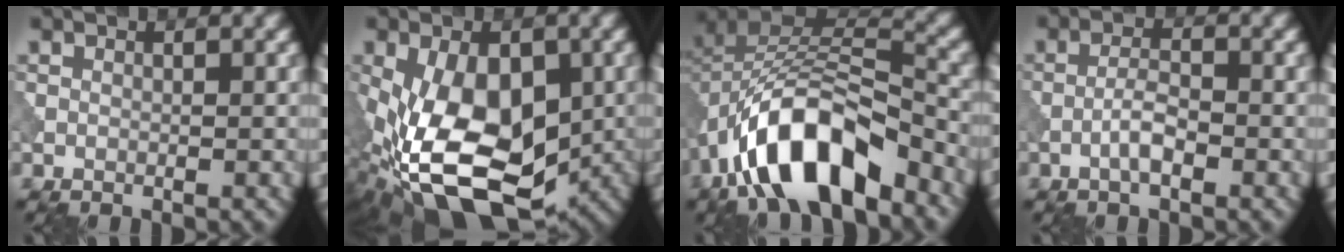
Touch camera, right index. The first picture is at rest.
{"total": 14.6, "force": [-3.6, 8.7, 11.2], "torque": [-0.204, -0.031, -0.046]}
{"total": 11.2, "force": [-6.1, 5.1, 7.9], "torque": [-0.132, 0.009, -0.112]}
{"total": 2.3, "force": [-1.1, 0.6, 1.9], "torque": [-0.038, 0.008, -0.026]}